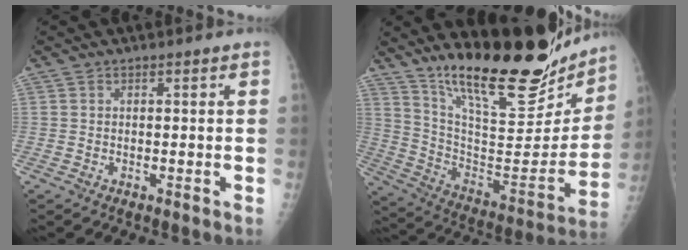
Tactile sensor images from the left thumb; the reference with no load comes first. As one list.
[{"total": 28.4, "force": [21.7, 8.1, 16.4], "torque": [-0.219, -0.107, 0.337]}]